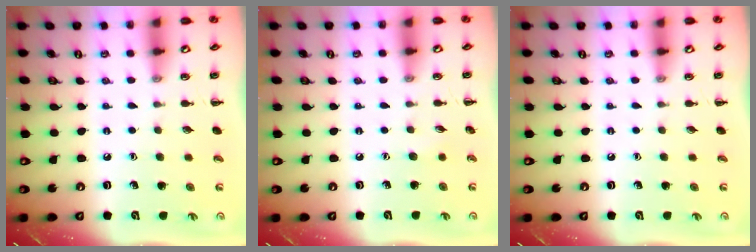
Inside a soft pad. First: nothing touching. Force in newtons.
{"total": 3.6, "press": 3.5, "slide": 0.9}
{"total": 0.0}